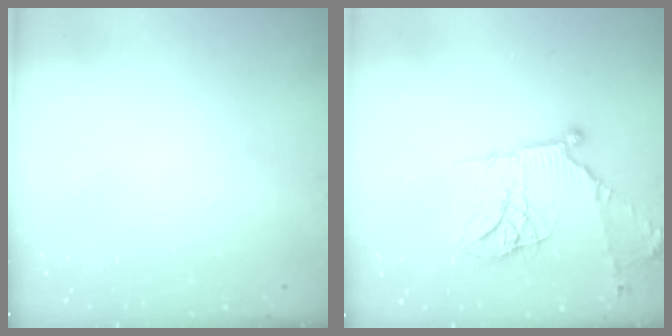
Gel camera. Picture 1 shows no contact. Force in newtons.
{"total": 18.9, "press": 18.8, "slide": 1.9}